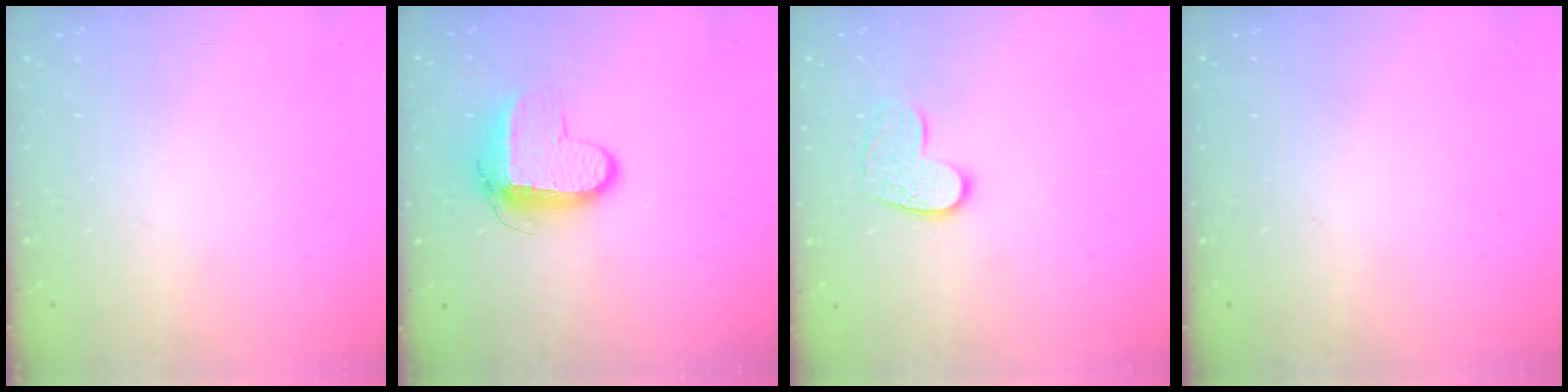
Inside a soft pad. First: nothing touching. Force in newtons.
{"total": 9.5, "press": 9.5, "slide": 0.8}
{"total": 9.5, "press": 9.5, "slide": 0.6}
{"total": 0.0}